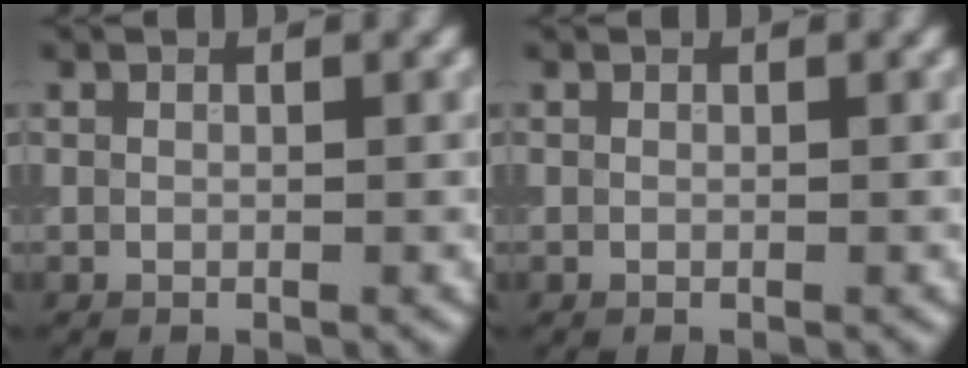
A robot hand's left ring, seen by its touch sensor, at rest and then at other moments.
{"total": 0.0}